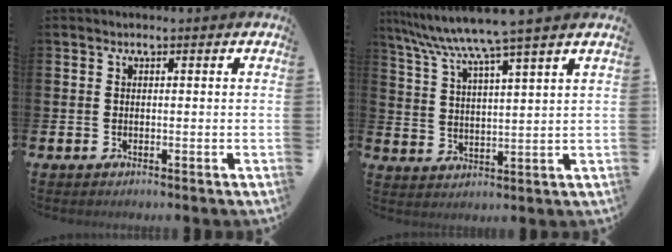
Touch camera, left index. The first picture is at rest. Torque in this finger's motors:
{"motor_torque": [0.20, -0.54, 0.79, 0.21]}